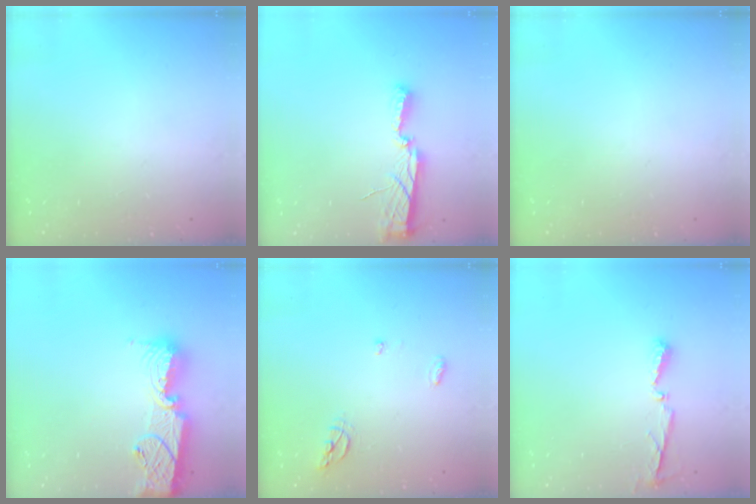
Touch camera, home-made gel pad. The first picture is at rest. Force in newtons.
{"total": 9.3, "press": 8.1, "slide": 4.6}
{"total": 0.0}
{"total": 14.1, "press": 14.0, "slide": 1.5}
{"total": 6.2, "press": 6.2, "slide": 0.4}
{"total": 4.9, "press": 4.9, "slide": 0.5}